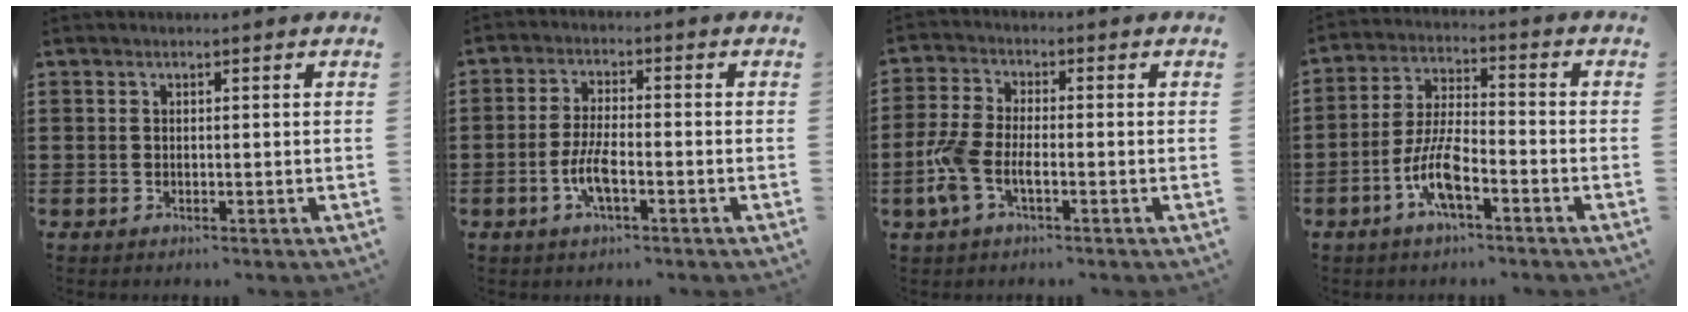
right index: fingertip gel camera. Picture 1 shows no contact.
{"total": 4.9, "force": [-1.9, 1.4, 4.3], "torque": [-0.100, -0.005, -0.042]}
{"total": 5.4, "force": [-1.9, 2.2, 4.6], "torque": [-0.119, -0.009, -0.043]}
{"total": 8.1, "force": [-4.0, 2.4, 6.6], "torque": [-0.154, -0.008, -0.080]}